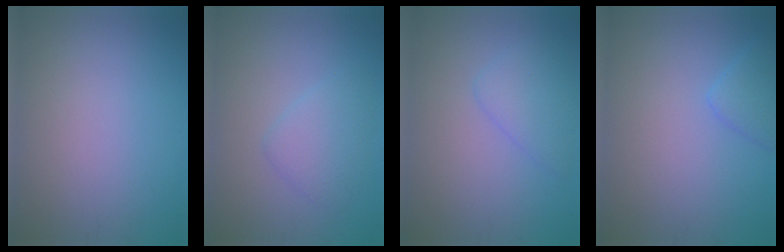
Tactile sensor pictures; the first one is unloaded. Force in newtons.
{"total": 2.6, "press": 2.6, "slide": 0.2}
{"total": 2.6, "press": 2.6, "slide": 0.0}
{"total": 2.0, "press": 2.0, "slide": 0.1}